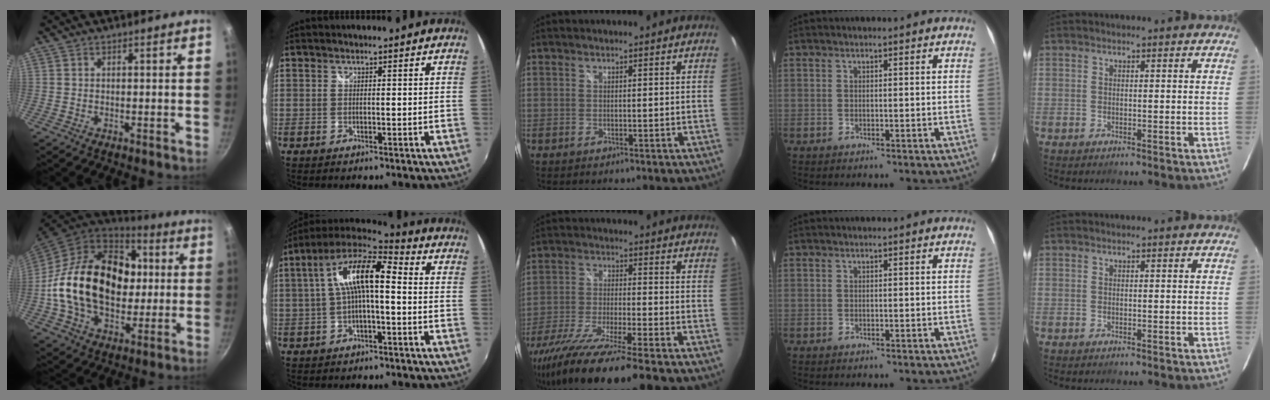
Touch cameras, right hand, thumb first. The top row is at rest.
{"thumb": {"total": 27.2, "force": [1.3, 19.2, 19.2], "torque": [-0.296, 0.028, 0.023]}, "index": {"total": 12.2, "force": [0.3, 3.7, 11.6], "torque": [-0.222, 0.027, 0.001]}, "middle": {"total": 19.0, "force": [-14.8, 1.4, 12.0], "torque": [-0.238, -0.057, -0.257]}}